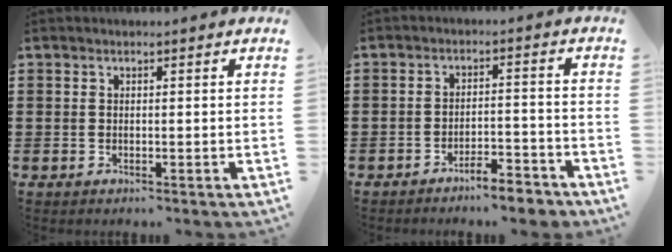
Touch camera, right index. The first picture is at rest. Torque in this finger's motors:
{"motor_torque": [1.09, 1.05, 0.27, 0.06]}